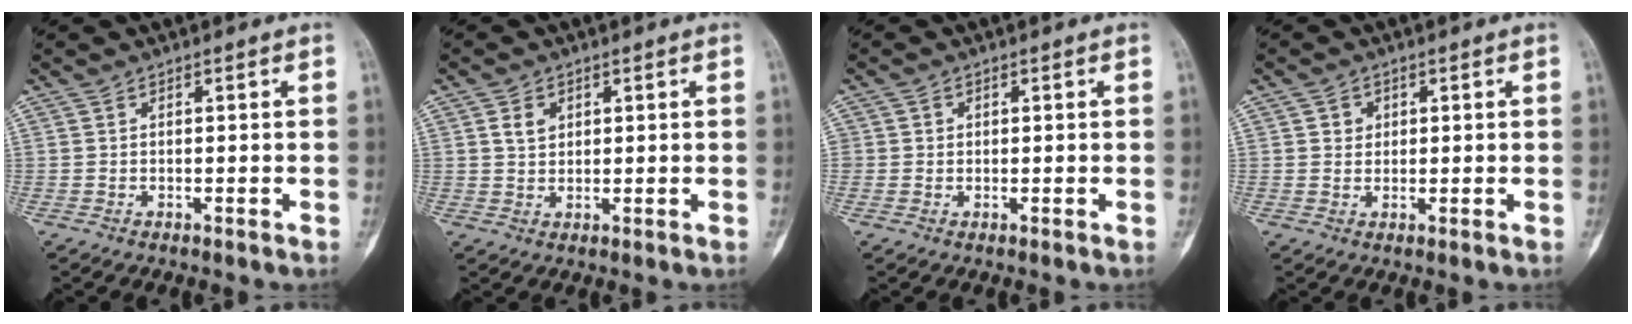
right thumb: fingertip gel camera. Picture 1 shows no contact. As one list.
[{"total": 3.2, "force": [1.2, 2.3, 1.8], "torque": [-0.021, -0.003, 0.025]}, {"total": 1.2, "force": [0.1, 1.1, 0.2], "torque": [0.006, 0.003, 0.001]}, {"total": 2.3, "force": [0.7, 2.1, 0.8], "torque": [-0.001, -0.002, 0.010]}]